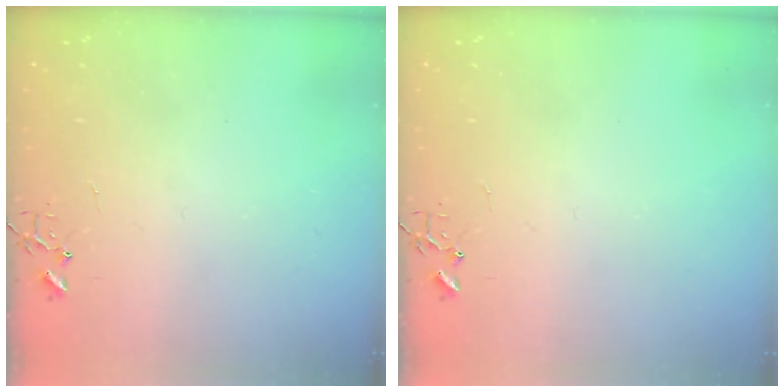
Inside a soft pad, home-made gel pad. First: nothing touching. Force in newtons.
{"total": 0.0}